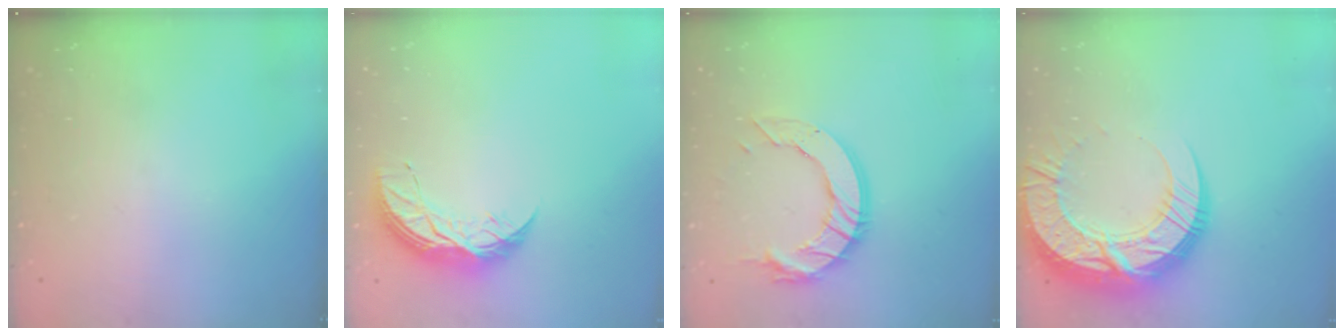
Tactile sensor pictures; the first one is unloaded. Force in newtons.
{"total": 8.4, "press": 8.4, "slide": 0.4}
{"total": 13.0, "press": 12.9, "slide": 1.2}
{"total": 22.5, "press": 22.4, "slide": 1.8}